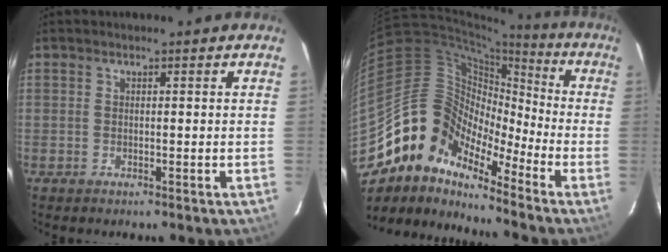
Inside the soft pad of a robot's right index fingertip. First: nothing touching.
{"total": 12.7, "force": [-10.0, 6.7, 4.0], "torque": [-0.064, 0.028, -0.217]}